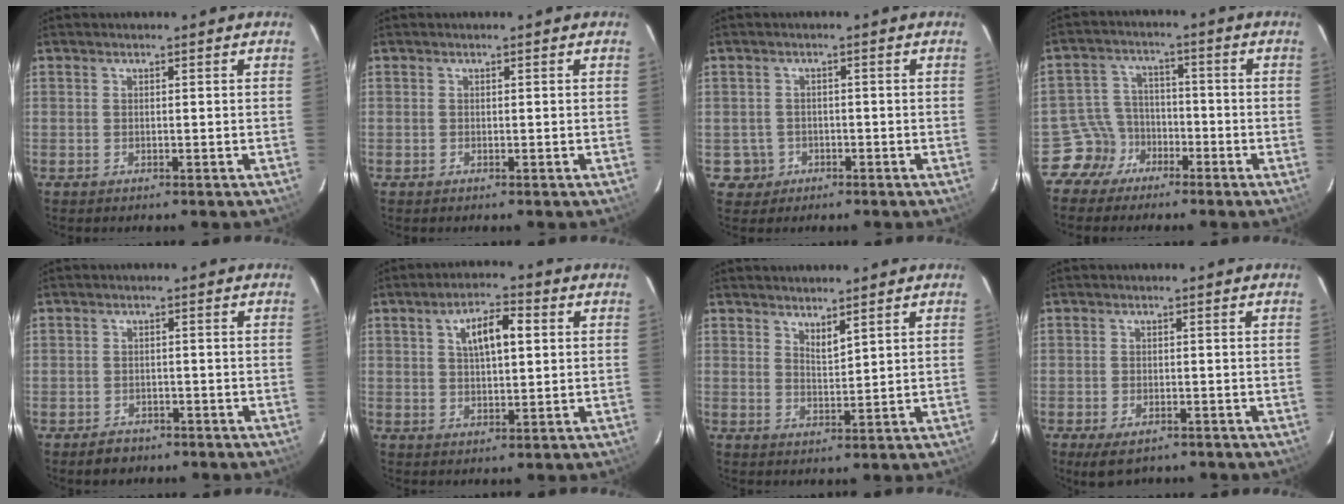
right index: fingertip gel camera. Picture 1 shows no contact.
{"total": 0.0}
{"total": 3.7, "force": [-1.0, 3.5, 0.1], "torque": [-0.006, 0.015, -0.010]}
{"total": 6.1, "force": [-4.2, 4.5, -0.5], "torque": [-0.003, 0.028, -0.082]}
{"total": 3.4, "force": [-2.2, 2.5, 0.5], "torque": [-0.010, 0.011, -0.031]}
{"total": 7.3, "force": [2.1, 2.8, 6.4], "torque": [-0.110, 0.014, 0.039]}
{"total": 2.8, "force": [2.3, 0.5, 1.6], "torque": [-0.025, -0.002, 0.039]}
{"total": 4.4, "force": [-2.8, 2.2, 2.5], "torque": [-0.053, -0.017, -0.044]}